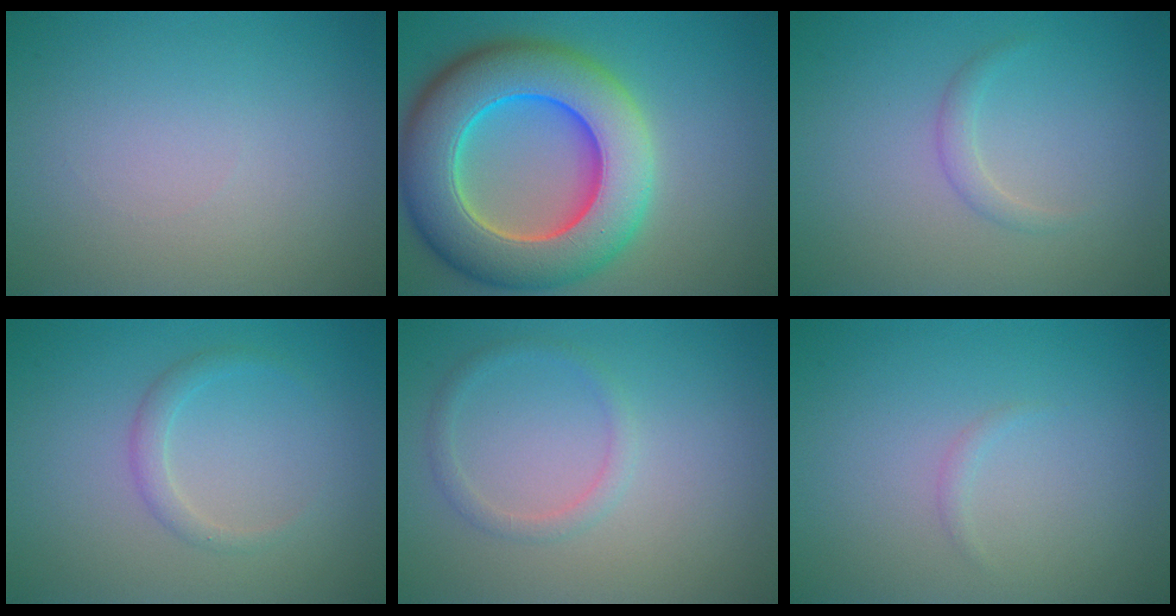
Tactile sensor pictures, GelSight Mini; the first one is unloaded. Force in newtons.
{"total": 12.5, "press": 12.5, "slide": 0.7}
{"total": 1.2, "press": 1.1, "slide": 0.1}
{"total": 1.5, "press": 1.5, "slide": 0.2}
{"total": 1.3, "press": 1.3, "slide": 0.1}
{"total": 0.6, "press": 0.6, "slide": 0.1}